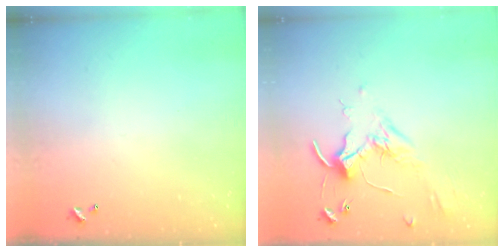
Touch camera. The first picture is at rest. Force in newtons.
{"total": 1.7, "press": 1.6, "slide": 0.5}